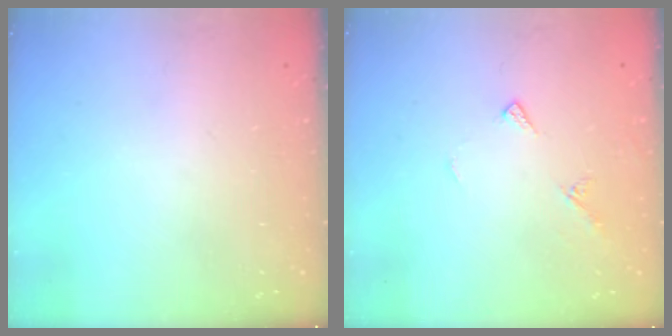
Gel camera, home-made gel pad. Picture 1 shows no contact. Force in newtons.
{"total": 6.4, "press": 6.4, "slide": 0.7}